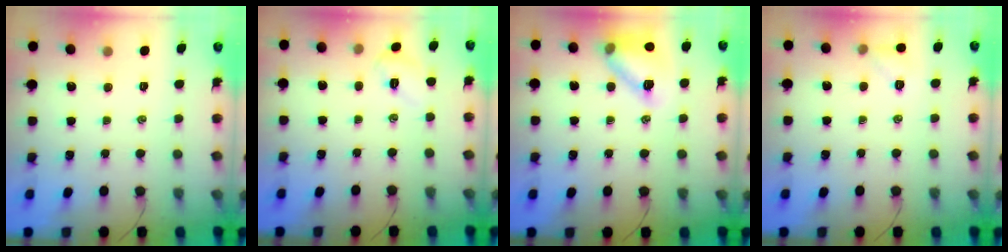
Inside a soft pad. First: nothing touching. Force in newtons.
{"total": 3.6, "press": 3.5, "slide": 0.9}
{"total": 14.4, "press": 14.3, "slide": 1.4}
{"total": 5.4, "press": 5.3, "slide": 1.4}